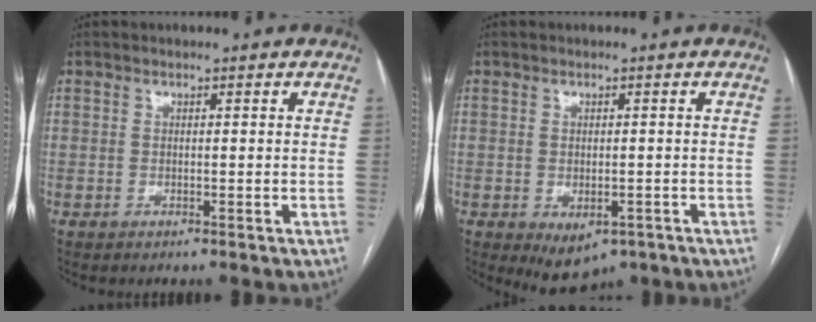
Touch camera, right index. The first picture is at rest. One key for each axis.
{"total": 5.2, "fx": -2.6, "fy": 3.1, "fz": 3.3, "tx": -0.044, "ty": -0.005, "tz": -0.027}